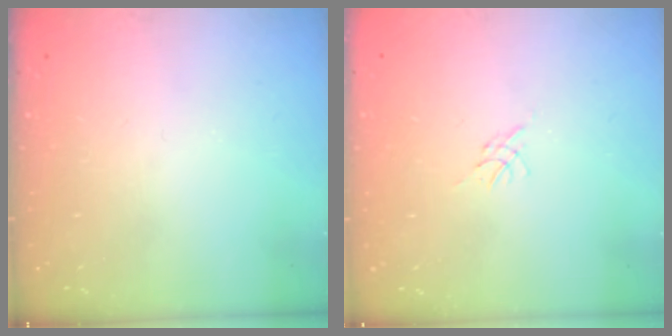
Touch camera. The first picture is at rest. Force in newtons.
{"total": 0.0}